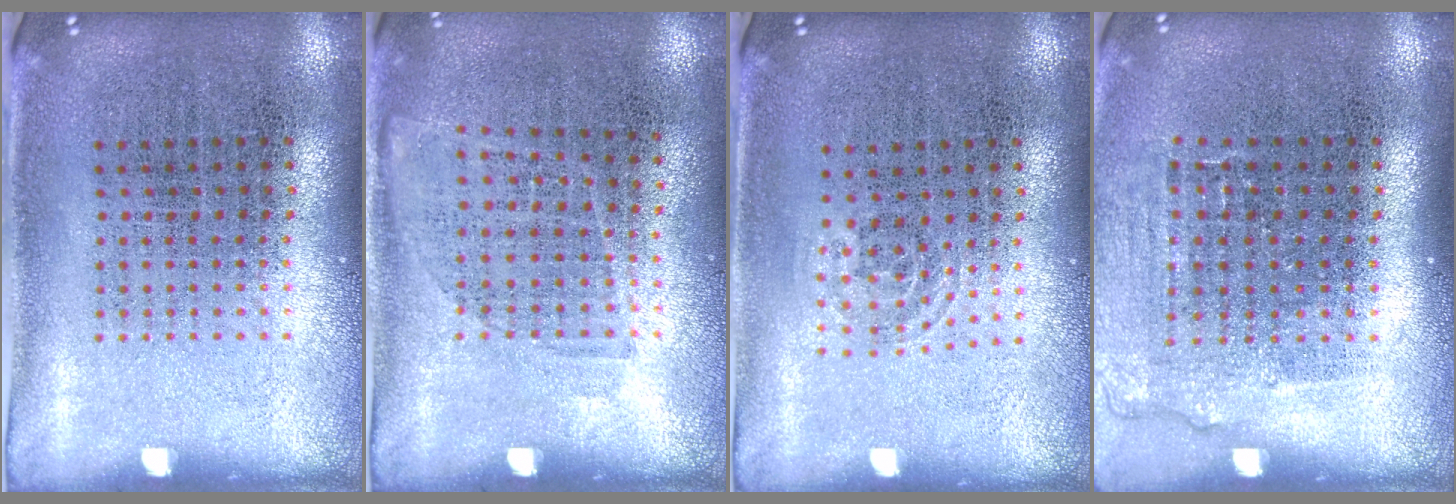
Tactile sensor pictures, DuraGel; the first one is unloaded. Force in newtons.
{"total": 0.9, "press": 0.8, "slide": 0.5}
{"total": 0.8, "press": 0.6, "slide": 0.5}
{"total": 1.1, "press": 1.0, "slide": 0.4}